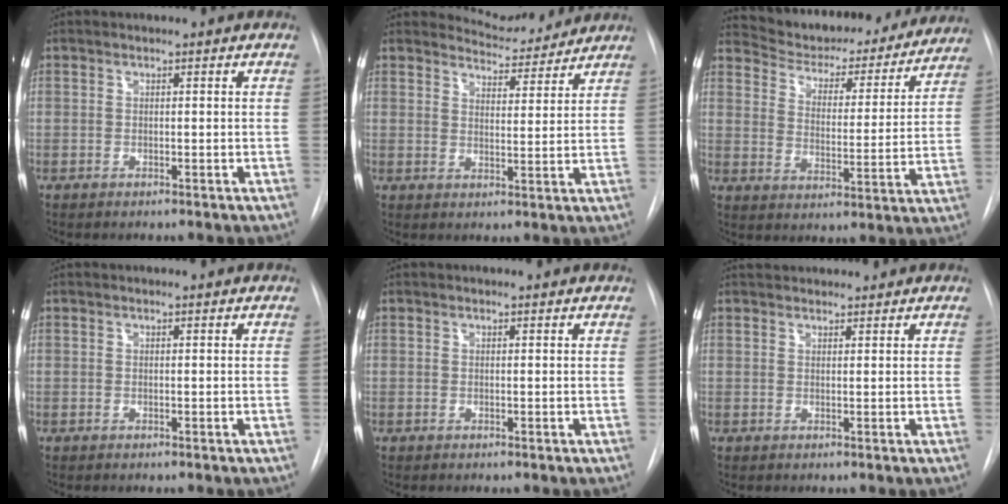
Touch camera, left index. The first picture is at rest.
{"total": 5.1, "force": [5.0, 0.8, -0.6], "torque": [0.006, -0.010, 0.068]}
{"total": 20.7, "force": [19.0, 5.1, 6.3], "torque": [-0.089, -0.021, 0.254]}
{"total": 0.0}
{"total": 1.4, "force": [1.4, 0.2, 0.1], "torque": [-0.009, 0.009, 0.008]}
{"total": 4.6, "force": [4.3, 1.2, 1.2], "torque": [-0.010, 0.031, 0.059]}